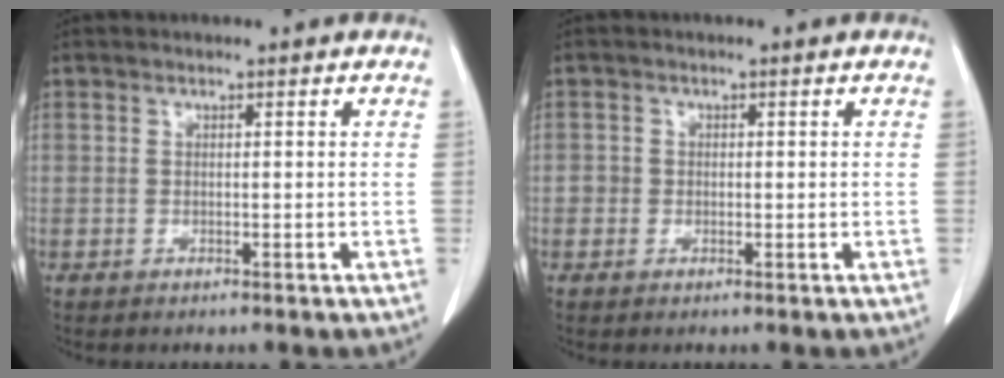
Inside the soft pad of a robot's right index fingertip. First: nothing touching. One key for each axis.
{"total": 1.4, "fx": -0.2, "fy": 1.4, "fz": 0.2, "tx": 0.010, "ty": 0.007, "tz": -0.007}